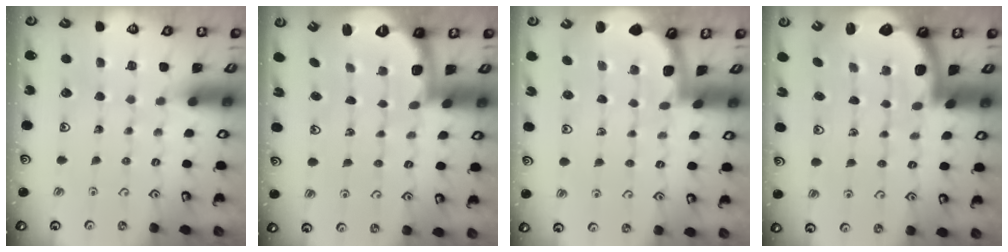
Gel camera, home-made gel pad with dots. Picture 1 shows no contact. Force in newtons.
{"total": 2.7, "press": 1.6, "slide": 2.1}
{"total": 1.8, "press": 1.8, "slide": 0.1}
{"total": 2.9, "press": 2.9, "slide": 0.5}